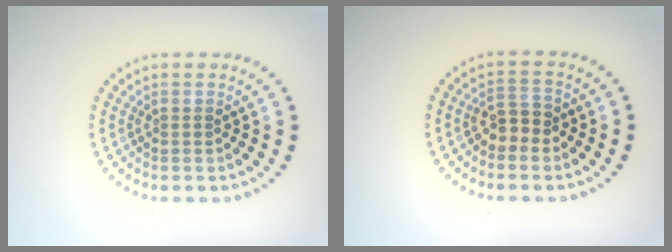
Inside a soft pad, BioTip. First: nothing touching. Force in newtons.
{"total": 2.0, "press": 1.8, "slide": 0.7}